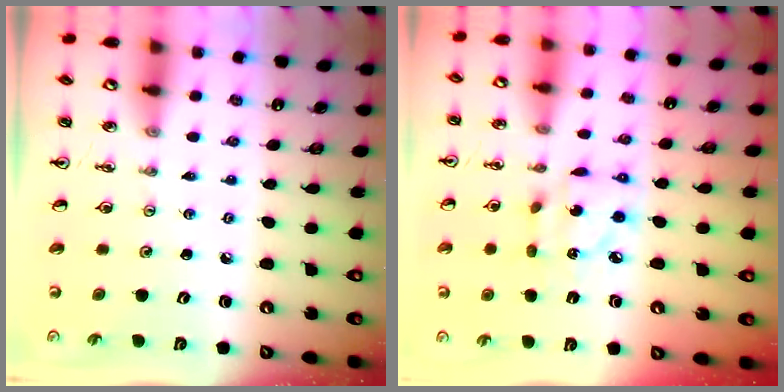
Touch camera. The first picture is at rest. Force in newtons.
{"total": 8.7, "press": 8.6, "slide": 0.4}